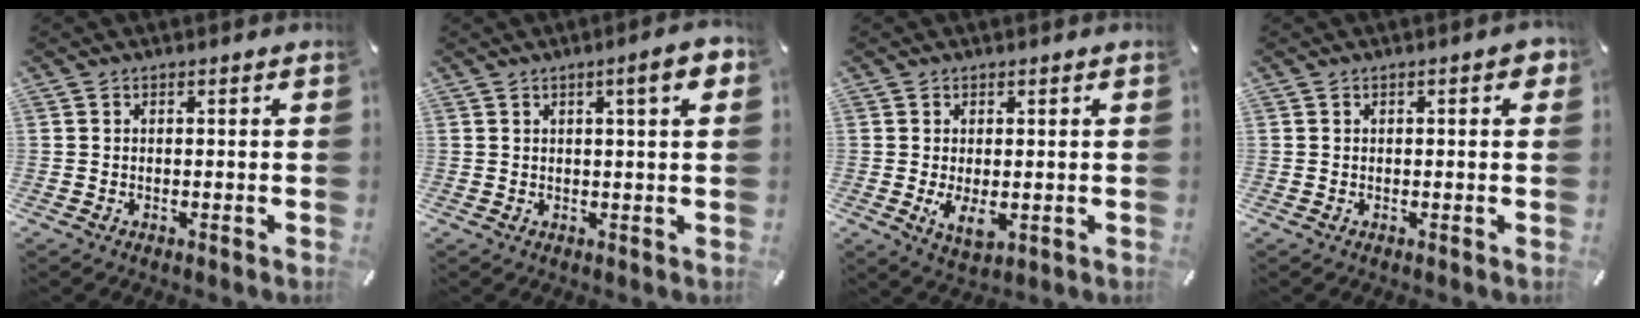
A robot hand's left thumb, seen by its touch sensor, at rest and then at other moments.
{"total": 6.2, "force": [2.6, 0.9, 5.6], "torque": [-0.086, -0.004, 0.037]}
{"total": 4.9, "force": [-0.5, 2.6, 4.2], "torque": [-0.083, -0.011, -0.014]}
{"total": 2.0, "force": [0.5, 0.8, 1.7], "torque": [-0.027, 0.003, 0.005]}